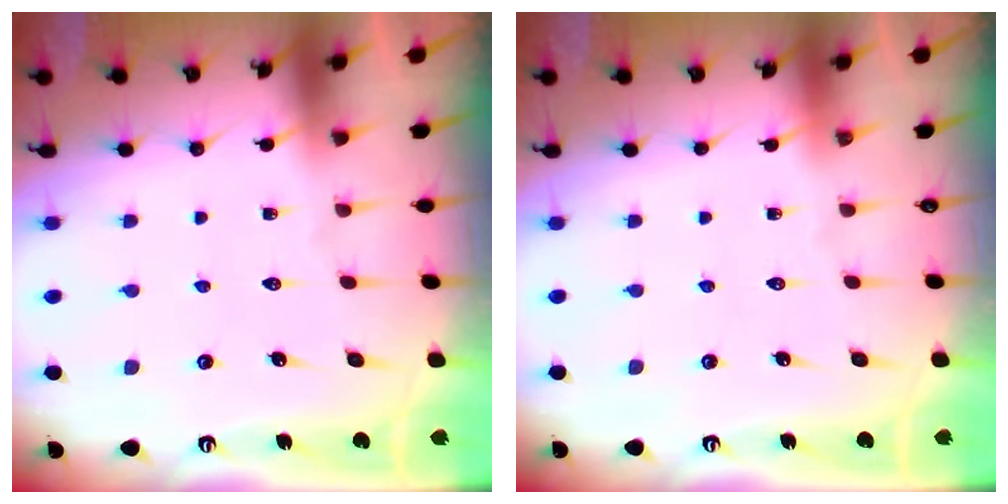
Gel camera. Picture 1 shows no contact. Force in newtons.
{"total": 0.0}